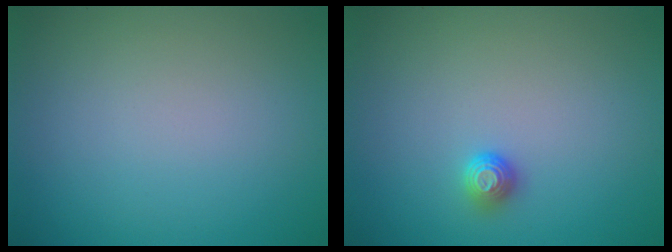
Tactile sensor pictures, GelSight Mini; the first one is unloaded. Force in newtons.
{"total": 1.2, "press": 1.1, "slide": 0.4}